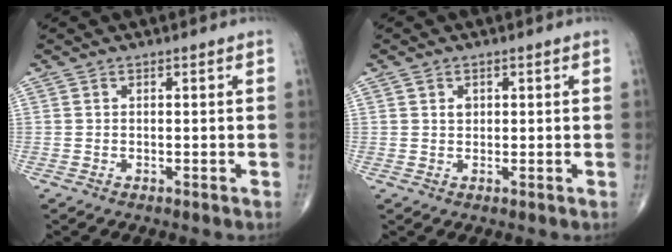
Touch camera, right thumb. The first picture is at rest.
{"total": 1.5, "force": [0.5, 1.2, 0.8], "torque": [-0.005, -0.001, 0.008]}